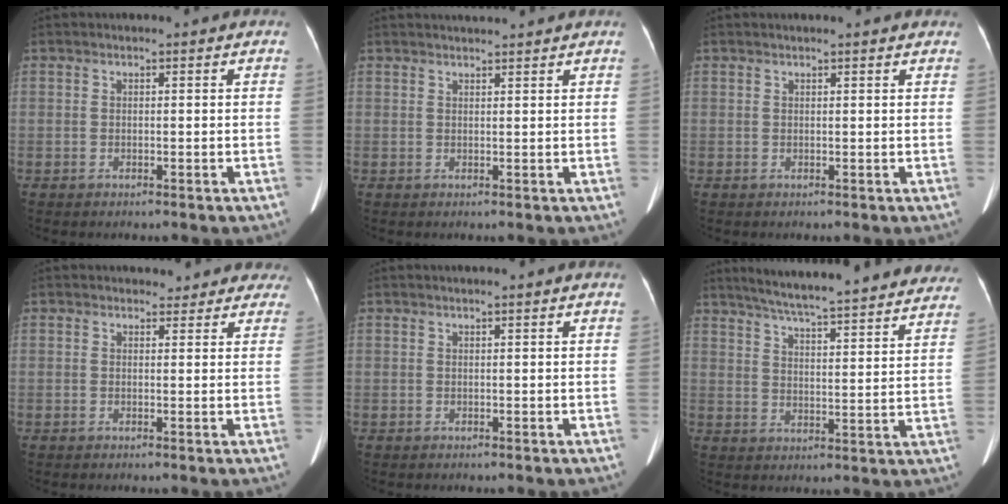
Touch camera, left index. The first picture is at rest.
{"total": 4.0, "force": [3.8, -0.4, 1.1], "torque": [-0.013, 0.023, 0.049]}
{"total": 4.7, "force": [4.3, 0.6, 2.0], "torque": [-0.022, 0.025, 0.042]}
{"total": 5.3, "force": [4.7, 2.4, 0.1], "torque": [0.024, -0.003, 0.033]}
{"total": 0.8, "force": [0.6, -0.2, 0.4], "torque": [-0.018, 0.004, 0.018]}
{"total": 30.2, "force": [27.1, 3.2, 13.0], "torque": [-0.200, -0.038, 0.336]}